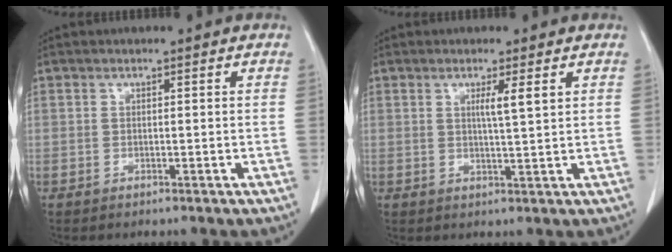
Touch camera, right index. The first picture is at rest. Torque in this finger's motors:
{"motor_torque": [0.05, 0.04, 0.05, 0.04]}